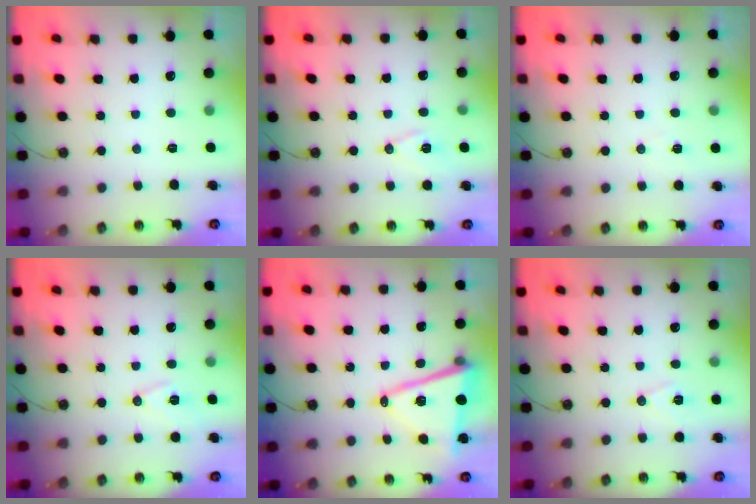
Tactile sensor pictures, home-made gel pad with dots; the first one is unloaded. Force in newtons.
{"total": 8.9, "press": 8.2, "slide": 3.5}
{"total": 5.8, "press": 5.1, "slide": 2.7}
{"total": 8.6, "press": 7.8, "slide": 3.6}
{"total": 14.1, "press": 13.9, "slide": 2.5}
{"total": 8.0, "press": 6.9, "slide": 4.1}